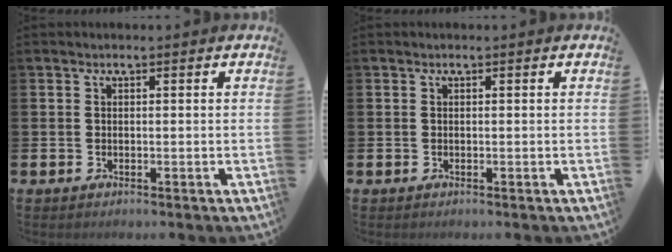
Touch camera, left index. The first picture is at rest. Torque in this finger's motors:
{"motor_torque": [0.00, 0.00, 0.00, 0.01]}